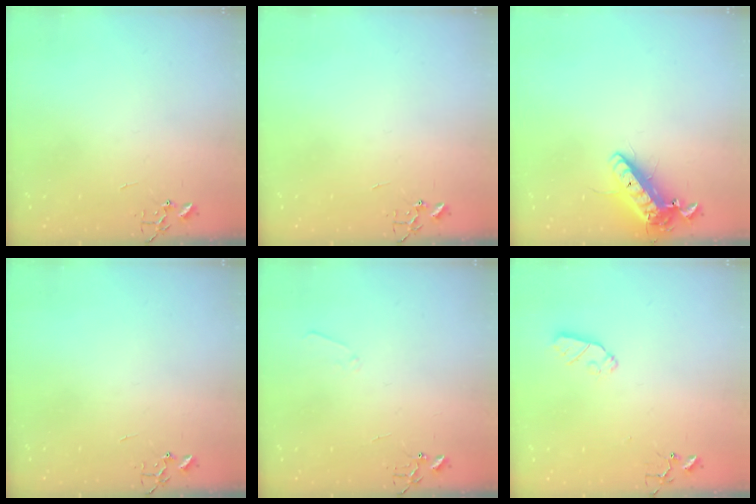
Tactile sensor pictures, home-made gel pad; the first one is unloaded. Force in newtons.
{"total": 0.0}
{"total": 14.3, "press": 14.1, "slide": 2.6}
{"total": 0.0}
{"total": 4.8, "press": 4.7, "slide": 0.7}
{"total": 6.6, "press": 6.6, "slide": 0.2}